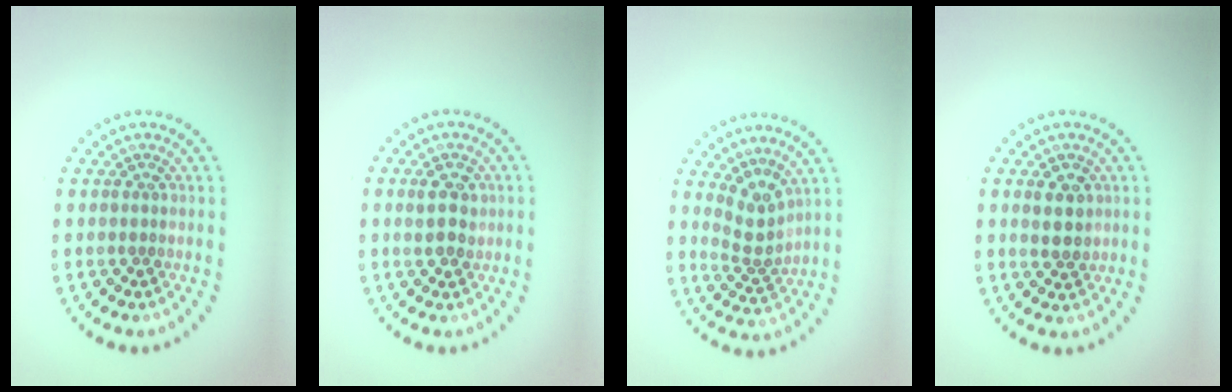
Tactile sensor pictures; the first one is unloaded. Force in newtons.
{"total": 2.4, "press": 2.4, "slide": 0.4}
{"total": 2.8, "press": 1.8, "slide": 2.1}
{"total": 2.3, "press": 2.2, "slide": 0.6}